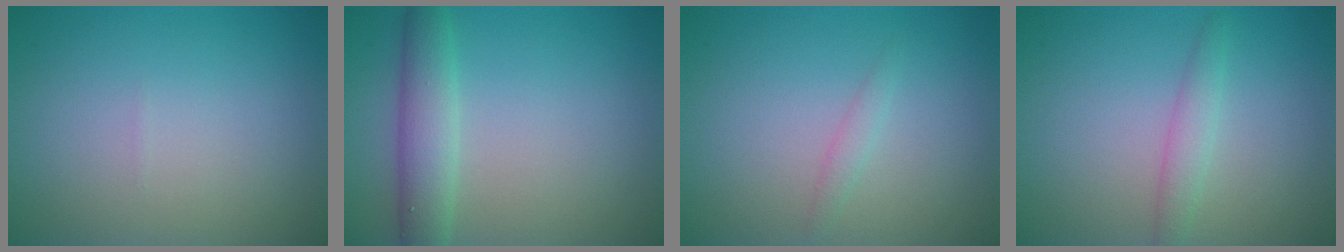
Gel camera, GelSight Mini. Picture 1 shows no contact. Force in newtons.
{"total": 3.6, "press": 3.6, "slide": 0.2}
{"total": 0.9, "press": 0.9, "slide": 0.1}
{"total": 1.7, "press": 1.7, "slide": 0.0}